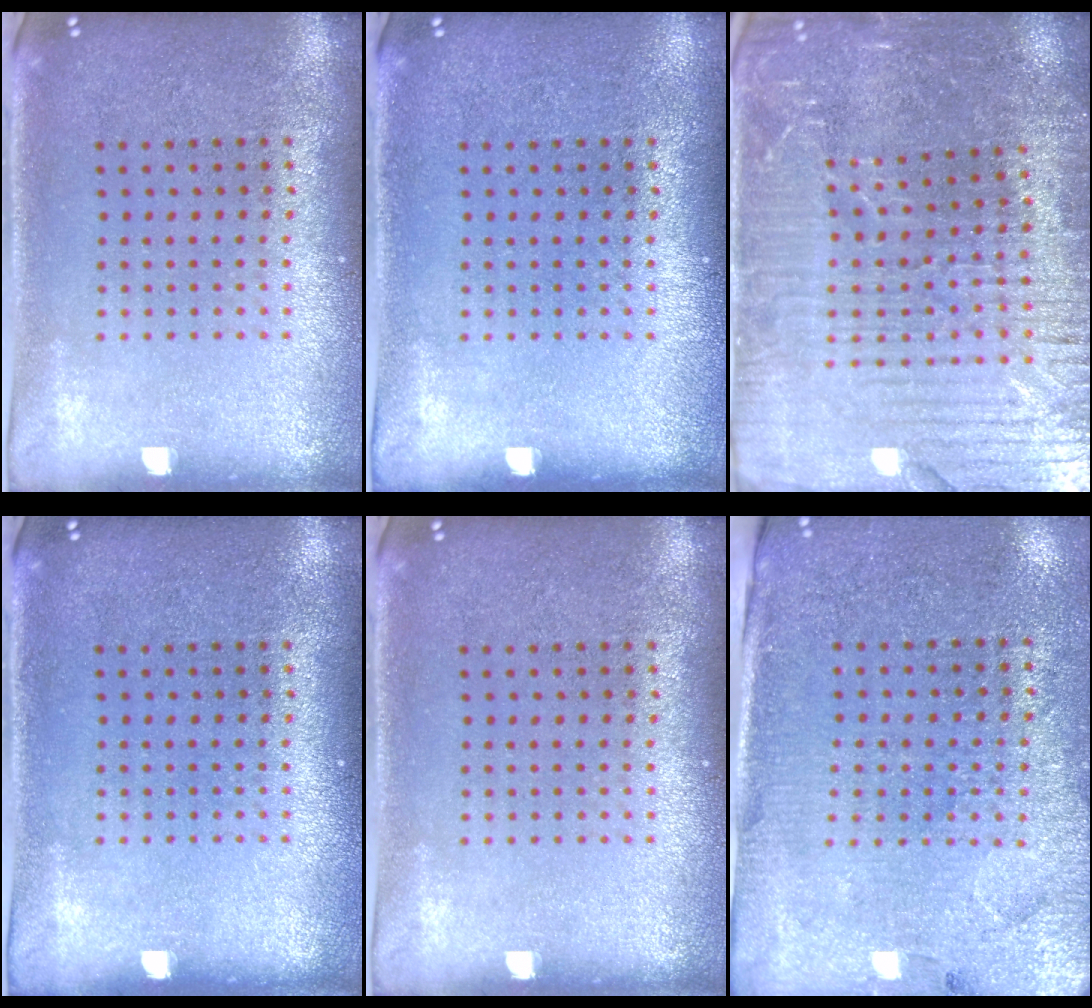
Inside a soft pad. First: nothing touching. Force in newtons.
{"total": 0.0}
{"total": 4.4, "press": 4.2, "slide": 1.3}
{"total": 0.0}
{"total": 0.0}
{"total": 3.0, "press": 2.8, "slide": 0.9}